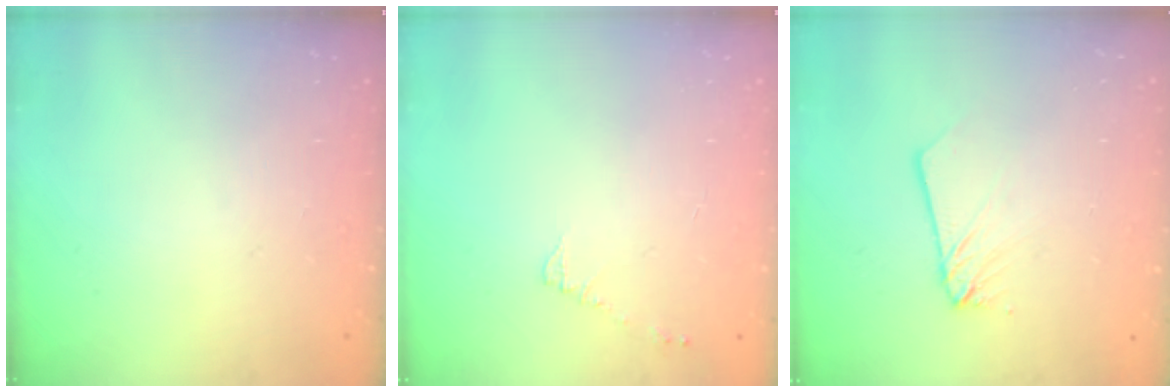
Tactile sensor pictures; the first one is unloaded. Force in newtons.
{"total": 4.3, "press": 4.3, "slide": 0.6}
{"total": 2.5, "press": 2.5, "slide": 0.1}